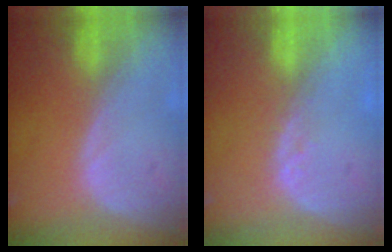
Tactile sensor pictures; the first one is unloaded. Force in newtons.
{"total": 1.8, "press": 1.5, "slide": 1.0}